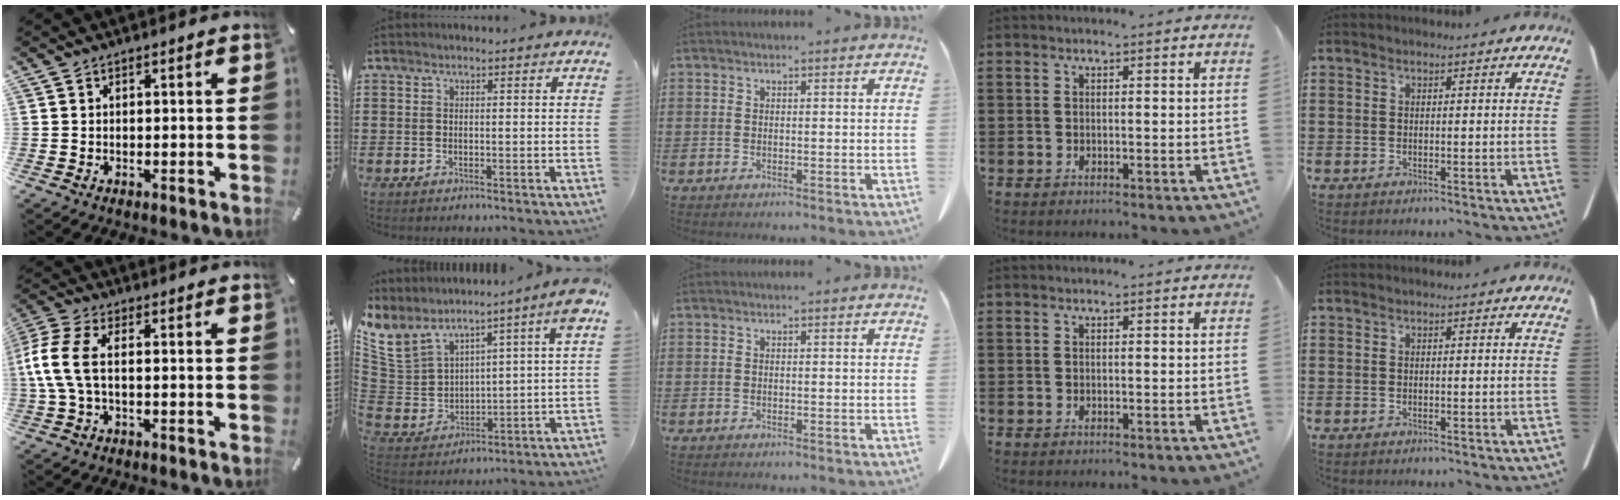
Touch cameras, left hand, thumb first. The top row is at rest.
{"thumb": {"total": 9.1, "force": [-0.2, 4.5, 7.9], "torque": [-0.181, -0.009, -0.004]}, "index": {"total": 8.8, "force": [7.5, 2.8, 3.7], "torque": [-0.106, -0.045, 0.136]}}